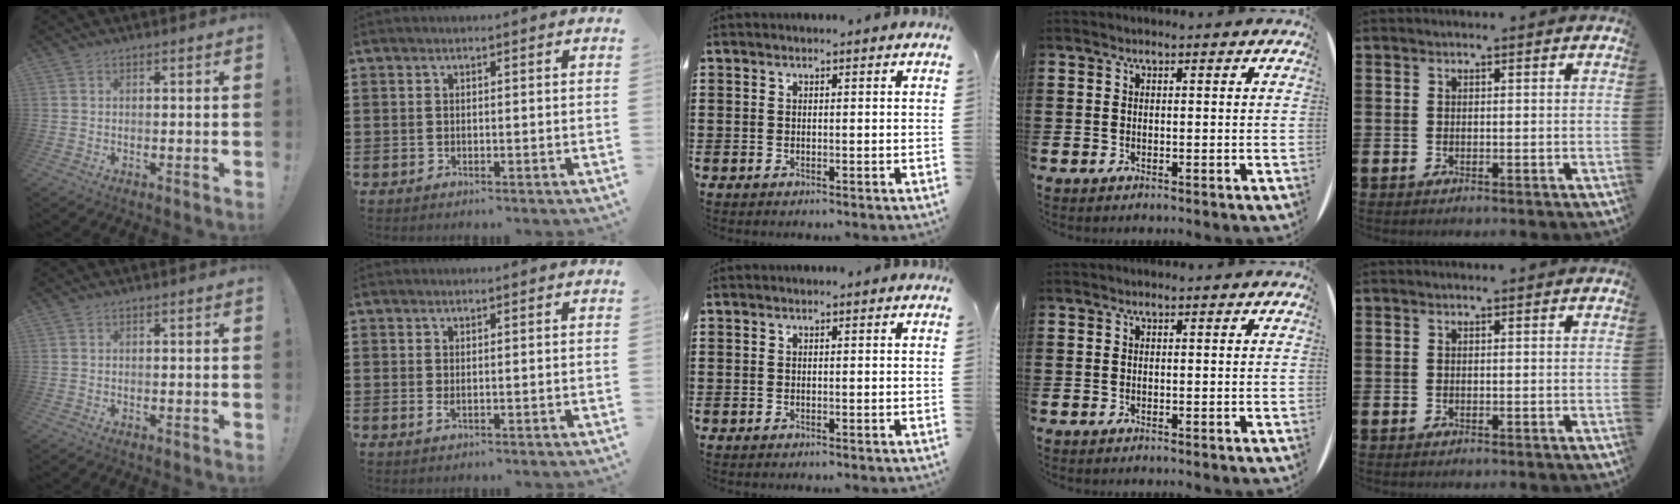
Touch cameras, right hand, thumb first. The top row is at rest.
{"index": {"total": 0.7, "force": [0.2, 0.1, 0.7], "torque": [-0.014, -0.001, 0.004]}}